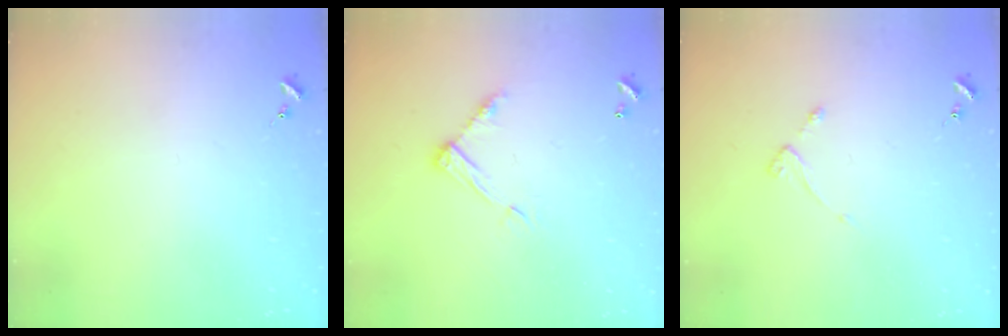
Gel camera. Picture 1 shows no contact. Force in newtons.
{"total": 9.2, "press": 9.2, "slide": 0.1}
{"total": 2.7, "press": 2.6, "slide": 0.5}